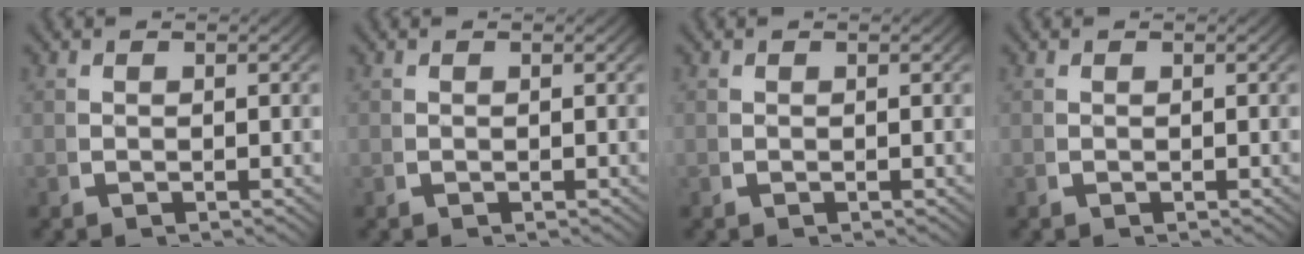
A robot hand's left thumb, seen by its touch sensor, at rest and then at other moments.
{"total": 0.0}
{"total": 0.0}
{"total": 0.0}